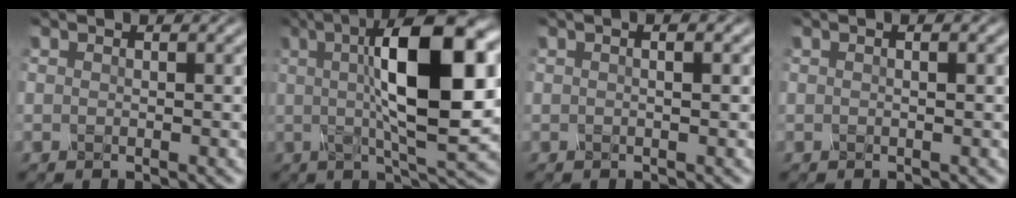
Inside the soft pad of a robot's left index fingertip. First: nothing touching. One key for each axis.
{"total": 13.0, "fx": 2.3, "fy": 3.4, "fz": 12.3, "tx": -0.175, "ty": 0.011, "tz": 0.034}
{"total": 1.5, "fx": 0.4, "fy": 0.4, "fz": 1.4, "tx": -0.015, "ty": -0.004, "tz": 0.002}
{"total": 0.8, "fx": 0.2, "fy": 0.1, "fz": 0.8, "tx": -0.014, "ty": 0.004, "tz": 0.002}